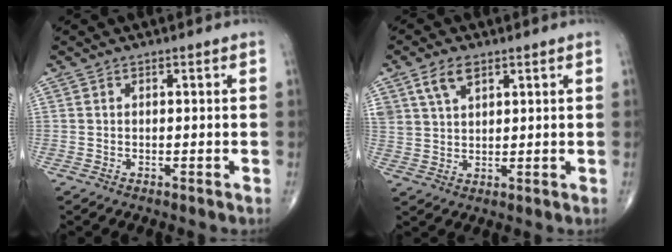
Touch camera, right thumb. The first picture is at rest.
{"total": 5.6, "force": [3.1, 3.1, 3.5], "torque": [-0.060, -0.010, 0.063]}